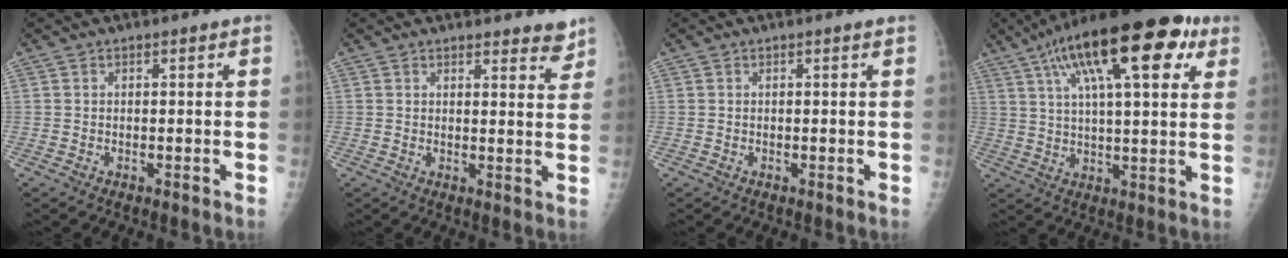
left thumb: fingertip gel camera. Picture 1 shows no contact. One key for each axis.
{"total": 4.5, "fx": 4.0, "fy": 1.3, "fz": 1.6, "tx": 0.001, "ty": -0.027, "tz": 0.042}
{"total": 0.0}
{"total": 23.3, "fx": 11.1, "fy": 7.6, "fz": 19.0, "tx": -0.288, "ty": 0.007, "tz": 0.171}